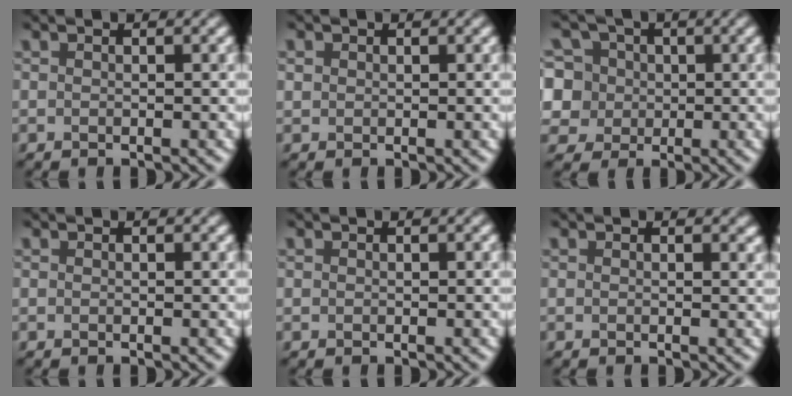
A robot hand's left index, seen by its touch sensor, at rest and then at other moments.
{"total": 0.8, "force": [0.3, 0.7, 0.1], "torque": [0.001, 0.000, 0.004]}
{"total": 9.4, "force": [2.9, 7.9, 4.2], "torque": [-0.087, 0.036, 0.020]}
{"total": 0.0}
{"total": 0.0}
{"total": 0.6, "force": [0.3, 0.5, 0.2], "torque": [0.002, -0.005, 0.002]}